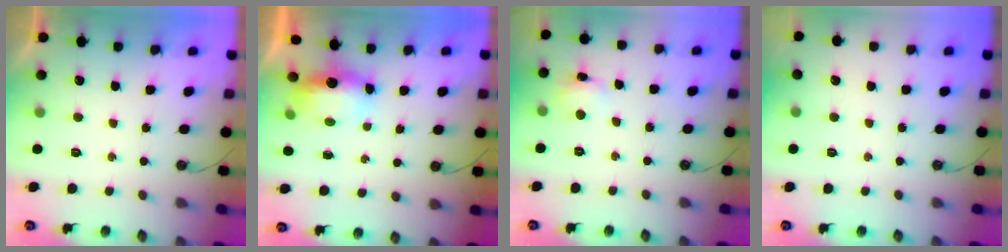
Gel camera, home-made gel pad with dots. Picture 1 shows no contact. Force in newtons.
{"total": 10.8, "press": 7.3, "slide": 8.0}
{"total": 2.8, "press": 2.8, "slide": 0.5}
{"total": 0.0}